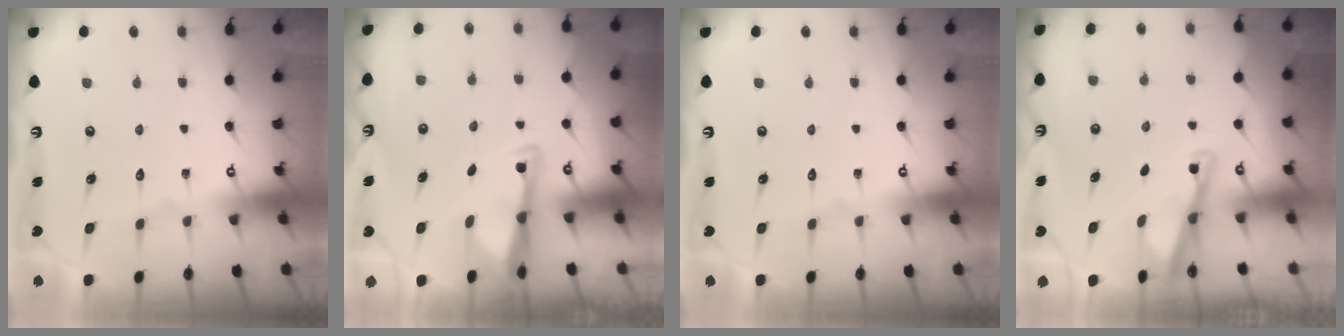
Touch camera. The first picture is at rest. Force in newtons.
{"total": 3.2, "press": 3.1, "slide": 0.4}
{"total": 0.0}
{"total": 2.9, "press": 2.9, "slide": 0.2}